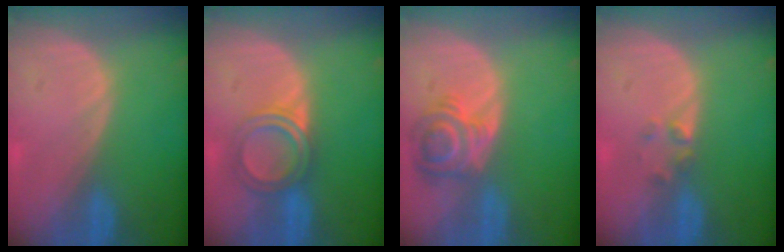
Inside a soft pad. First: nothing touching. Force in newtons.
{"total": 4.8, "press": 4.6, "slide": 1.3}
{"total": 5.8, "press": 5.8, "slide": 0.3}
{"total": 1.6, "press": 1.4, "slide": 0.9}